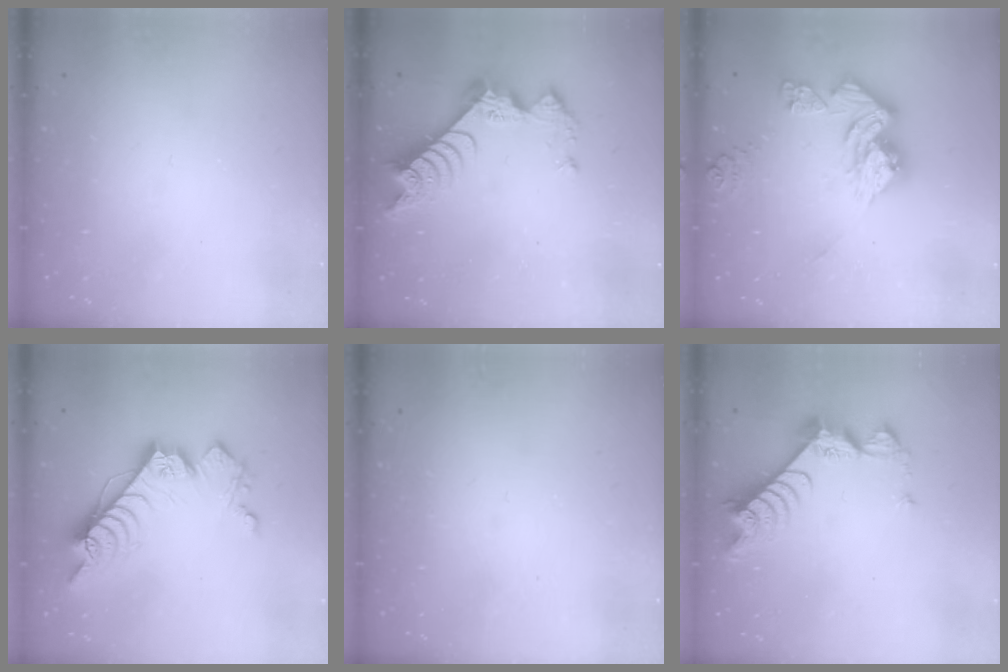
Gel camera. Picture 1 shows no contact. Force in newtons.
{"total": 9.9, "press": 9.9, "slide": 0.8}
{"total": 14.6, "press": 14.5, "slide": 1.5}
{"total": 14.6, "press": 14.5, "slide": 1.0}
{"total": 0.0}
{"total": 8.8, "press": 8.7, "slide": 0.9}